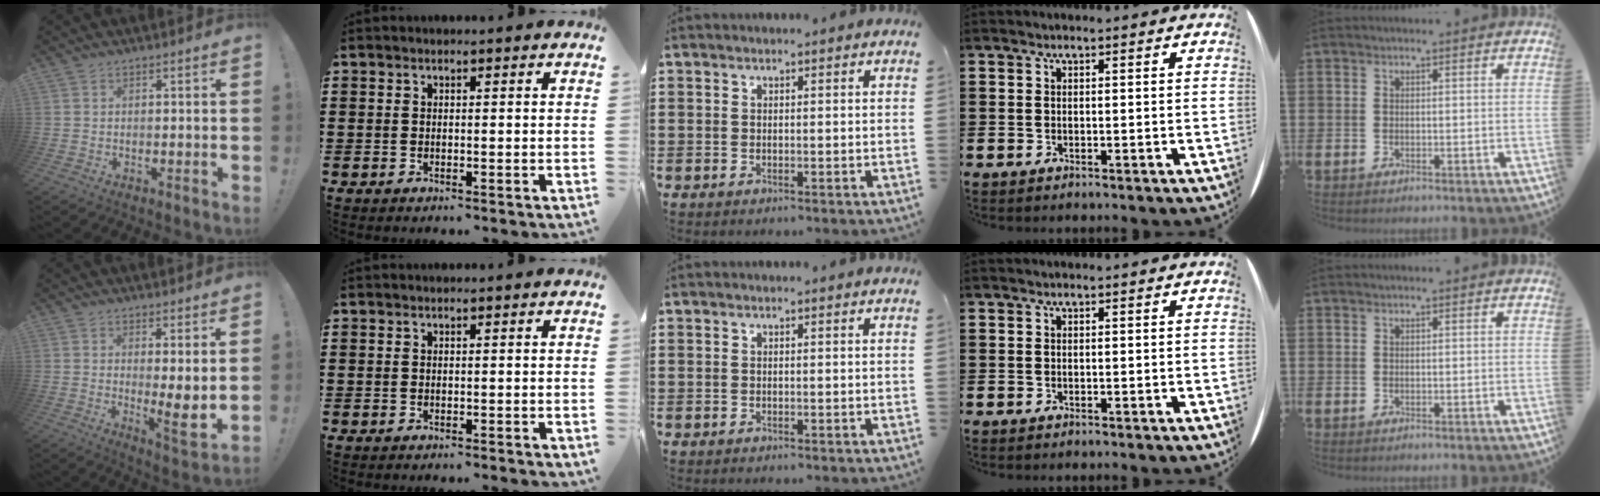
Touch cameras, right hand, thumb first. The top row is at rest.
{"thumb": {"total": 6.8, "force": [1.2, 0.7, 6.7], "torque": [-0.074, -0.037, 0.020]}}